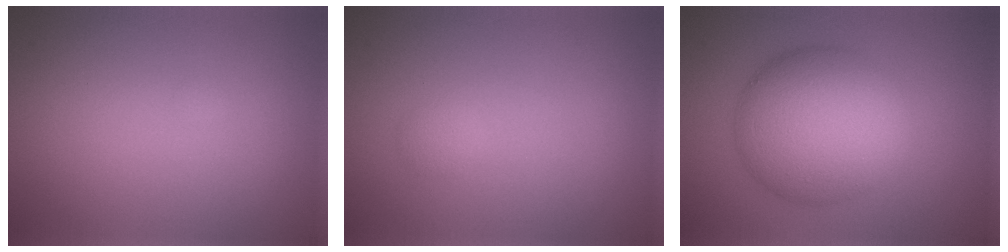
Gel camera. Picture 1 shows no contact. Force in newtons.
{"total": 0.7, "press": 0.7, "slide": 0.0}
{"total": 10.0, "press": 10.0, "slide": 0.1}